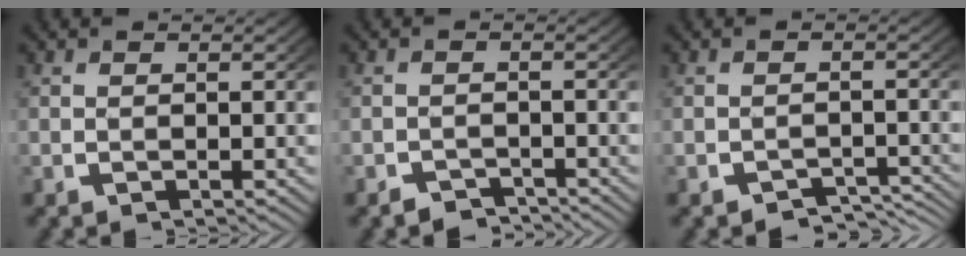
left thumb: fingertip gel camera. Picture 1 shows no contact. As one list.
[{"total": 2.2, "force": [-2.0, 0.7, 0.3], "torque": [0.000, -0.011, -0.036]}, {"total": 3.4, "force": [-2.8, 1.4, 1.4], "torque": [-0.010, -0.012, -0.044]}]